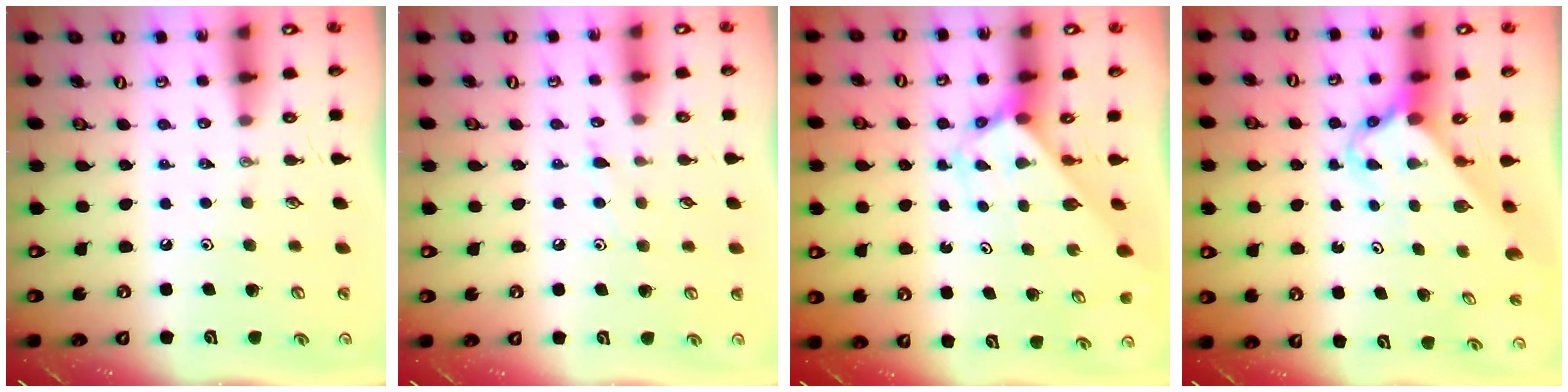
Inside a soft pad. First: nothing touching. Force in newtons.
{"total": 5.7, "press": 5.6, "slide": 0.6}
{"total": 2.6, "press": 2.6, "slide": 0.2}
{"total": 2.7, "press": 2.7, "slide": 0.2}